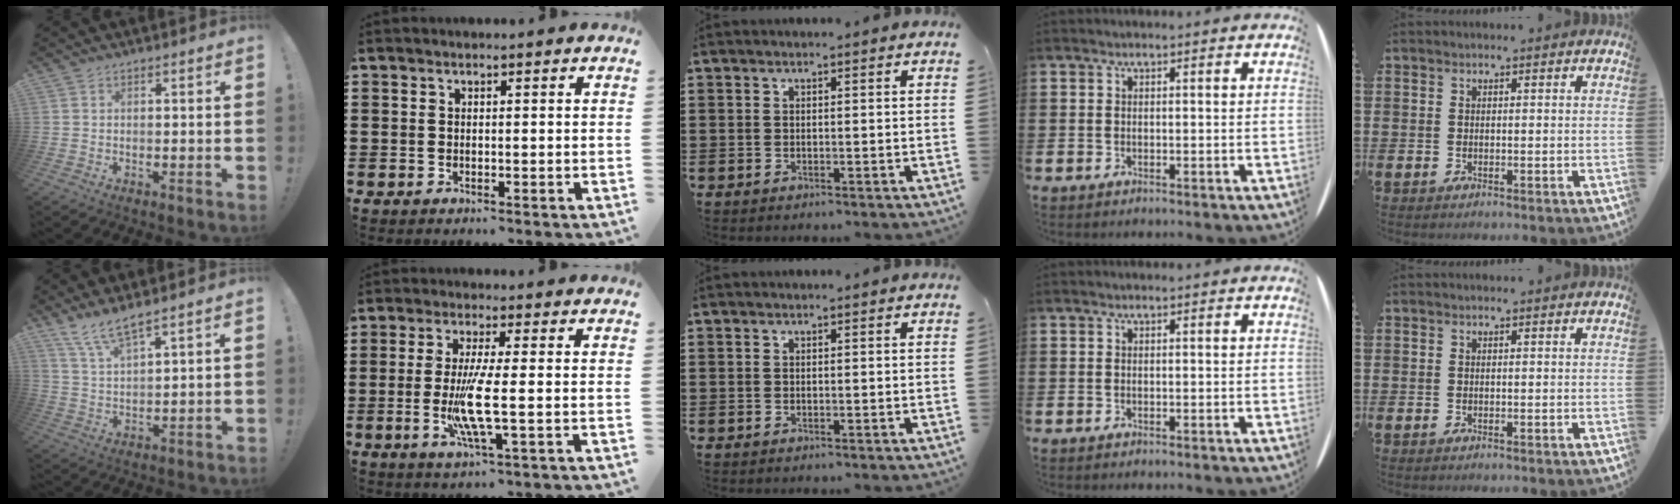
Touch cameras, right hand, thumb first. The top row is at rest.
{"thumb": {"total": 7.3, "force": [6.1, 0.8, 3.9], "torque": [-0.083, -0.031, 0.111]}, "index": {"total": 7.3, "force": [-1.0, 0.3, 7.3], "torque": [-0.153, -0.024, -0.025]}}